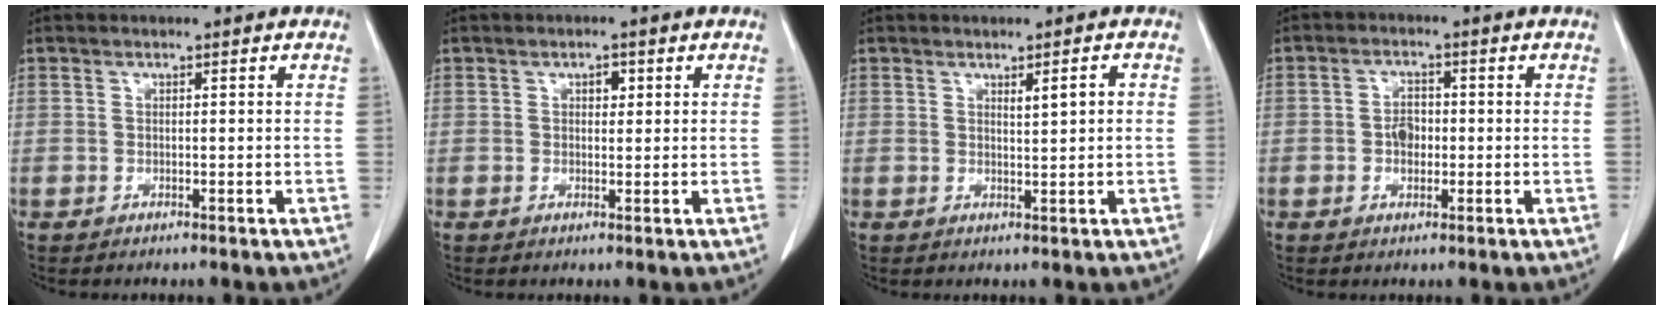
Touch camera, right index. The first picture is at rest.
{"total": 1.7, "force": [0.7, 0.9, 1.2], "torque": [-0.017, 0.000, 0.009]}
{"total": 2.2, "force": [0.6, 0.3, 2.1], "torque": [-0.037, 0.001, 0.013]}
{"total": 3.2, "force": [-0.3, 2.1, 2.3], "torque": [-0.038, 0.007, -0.004]}